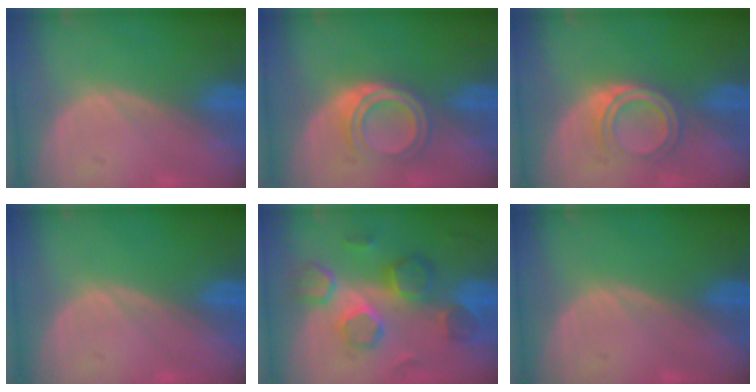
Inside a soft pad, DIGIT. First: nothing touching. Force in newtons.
{"total": 5.3, "press": 4.5, "slide": 2.8}
{"total": 4.2, "press": 4.0, "slide": 1.1}
{"total": 0.0}
{"total": 8.5, "press": 8.3, "slide": 2.1}
{"total": 0.0}